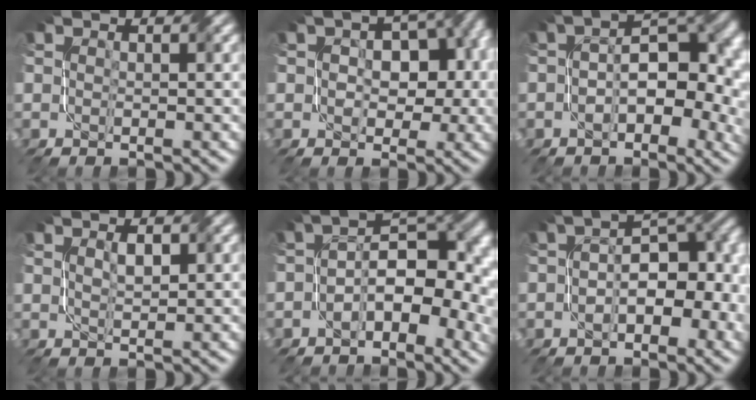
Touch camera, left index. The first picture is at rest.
{"total": 7.2, "force": [-0.2, 4.7, 5.5], "torque": [-0.051, 0.012, 0.005]}
{"total": 7.9, "force": [-1.1, 4.2, 6.6], "torque": [-0.085, 0.011, -0.024]}
{"total": 0.7, "force": [0.6, -0.2, 0.3], "torque": [-0.011, 0.001, 0.016]}
{"total": 8.0, "force": [-1.7, 4.2, 6.5], "torque": [-0.085, 0.013, -0.035]}
{"total": 8.2, "force": [-1.4, 4.3, 6.9], "torque": [-0.091, 0.017, -0.029]}